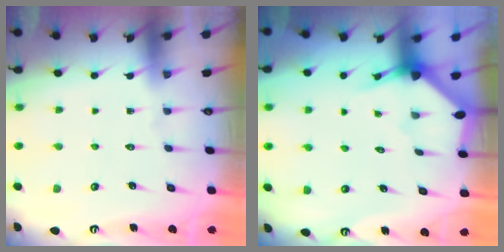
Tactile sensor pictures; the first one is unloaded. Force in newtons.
{"total": 2.2, "press": 2.2, "slide": 0.2}